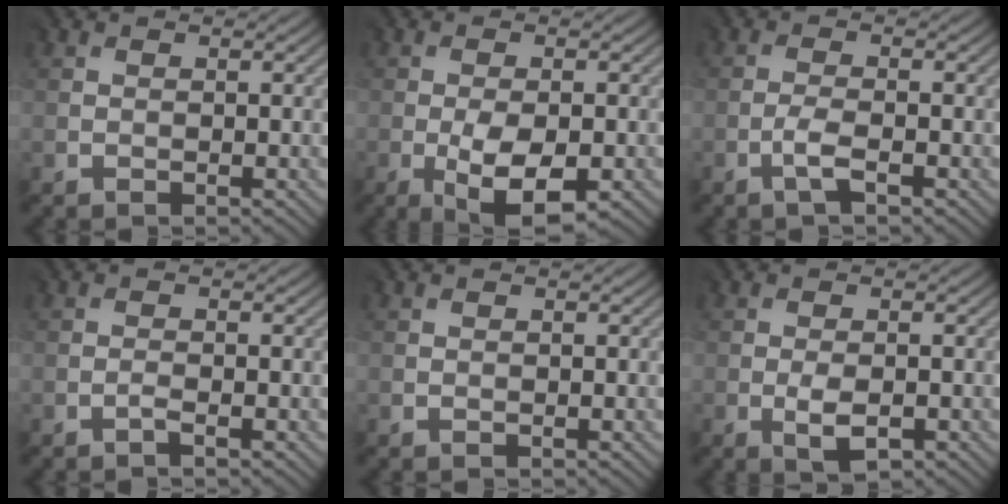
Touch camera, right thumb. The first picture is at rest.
{"total": 7.4, "force": [-3.1, 3.3, 5.9], "torque": [-0.117, -0.019, -0.047]}
{"total": 2.1, "force": [-1.5, 0.1, 1.4], "torque": [-0.035, 0.003, -0.035]}
{"total": 0.8, "force": [-0.7, -0.4, -0.1], "torque": [0.000, 0.000, -0.015]}
{"total": 0.0}
{"total": 2.7, "force": [-1.1, 1.2, 2.1], "torque": [-0.044, -0.007, -0.017]}